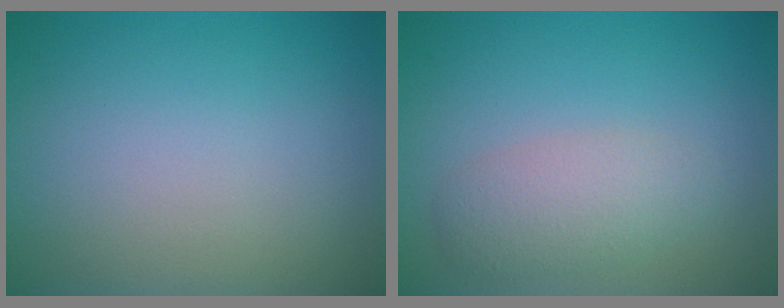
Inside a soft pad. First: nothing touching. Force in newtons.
{"total": 2.9, "press": 2.9, "slide": 0.1}